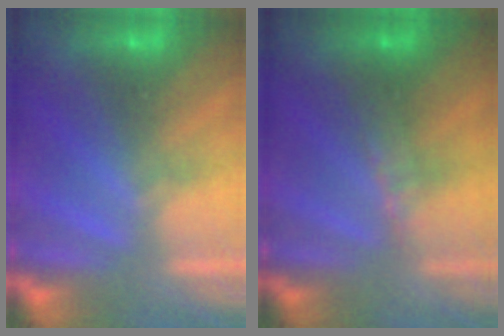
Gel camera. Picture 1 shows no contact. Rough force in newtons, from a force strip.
{"total": 2.9}